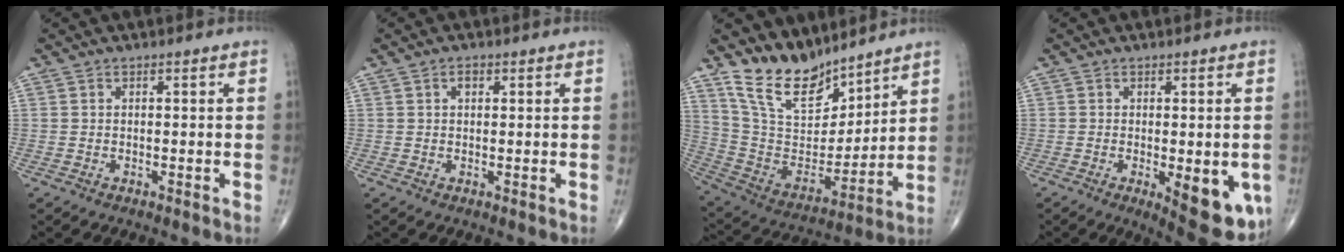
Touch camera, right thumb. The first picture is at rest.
{"total": 1.5, "force": [0.6, 0.9, 1.0], "torque": [-0.012, 0.000, 0.008]}
{"total": 14.8, "force": [12.3, 6.2, 5.6], "torque": [-0.068, -0.074, 0.248]}
{"total": 11.4, "force": [-3.2, 4.3, 10.0], "torque": [-0.118, -0.014, -0.033]}